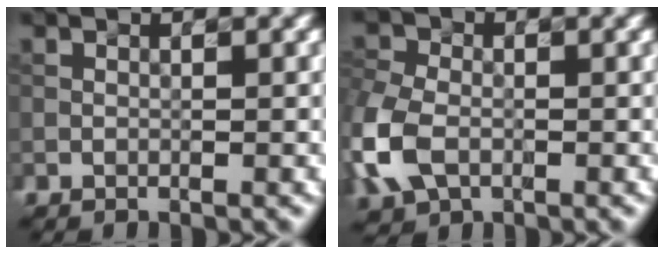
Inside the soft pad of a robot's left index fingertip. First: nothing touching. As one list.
[{"total": 6.5, "force": [-1.9, 4.5, 4.3], "torque": [-0.119, -0.006, -0.049]}]